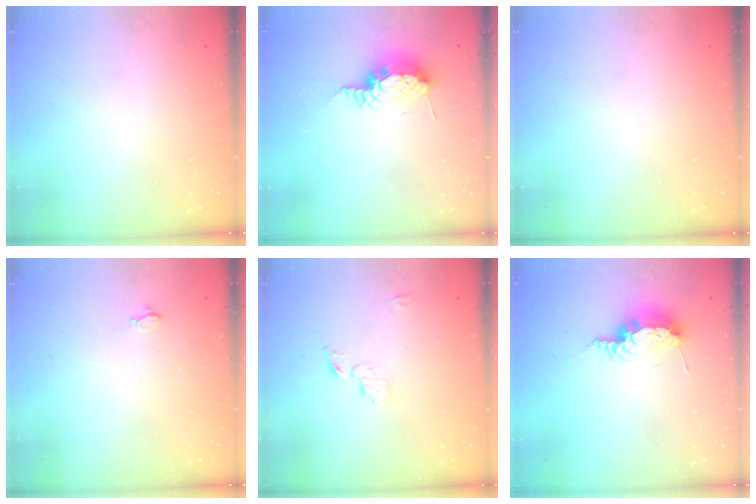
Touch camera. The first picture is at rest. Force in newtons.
{"total": 14.2, "press": 10.6, "slide": 9.4}
{"total": 0.0}
{"total": 2.8, "press": 2.8, "slide": 0.3}
{"total": 4.0, "press": 4.0, "slide": 0.5}
{"total": 8.5, "press": 8.4, "slide": 1.4}